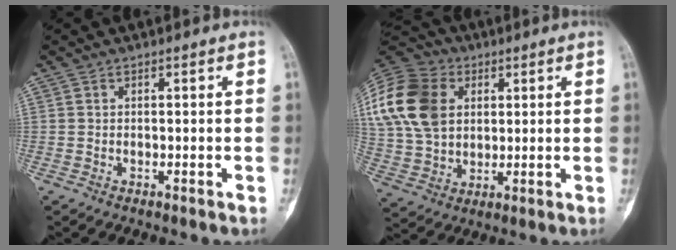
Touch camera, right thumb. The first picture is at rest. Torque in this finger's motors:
{"motor_torque": [0.94, 1.84, 1.43, 0.20, 0.47]}